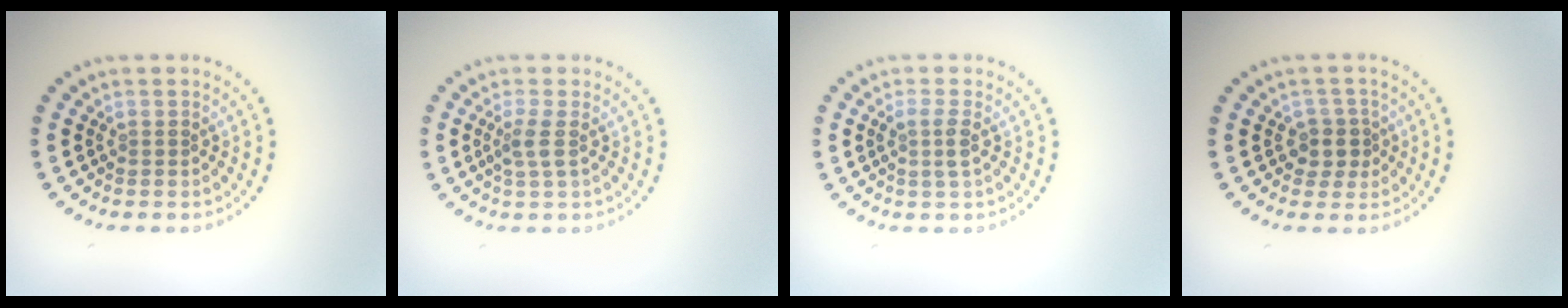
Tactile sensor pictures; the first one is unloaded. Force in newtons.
{"total": 1.7, "press": 1.3, "slide": 1.1}
{"total": 1.7, "press": 1.5, "slide": 0.6}
{"total": 2.2, "press": 1.8, "slide": 1.2}